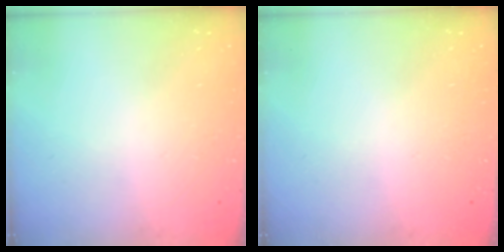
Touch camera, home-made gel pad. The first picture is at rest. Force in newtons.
{"total": 0.0}